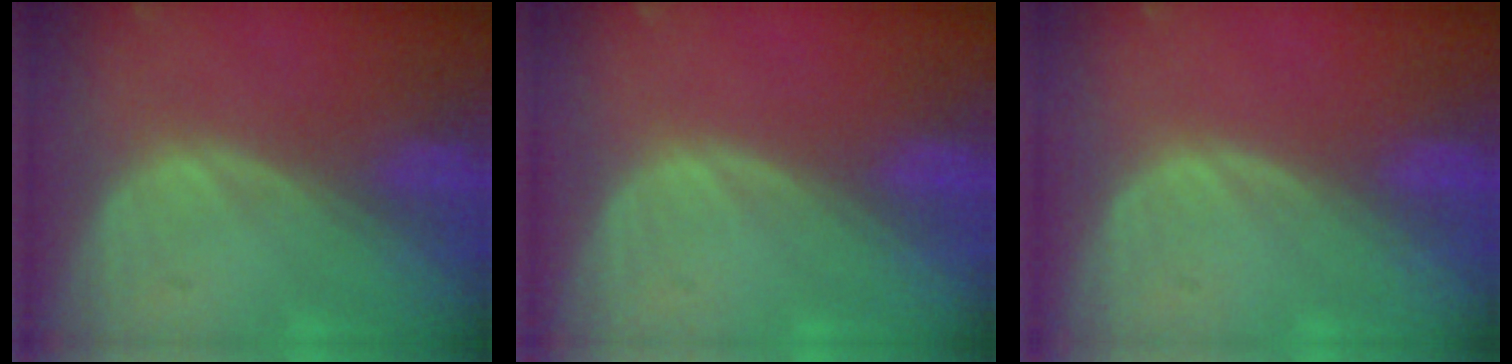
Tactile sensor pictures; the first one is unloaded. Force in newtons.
{"total": 0.0}
{"total": 0.0}